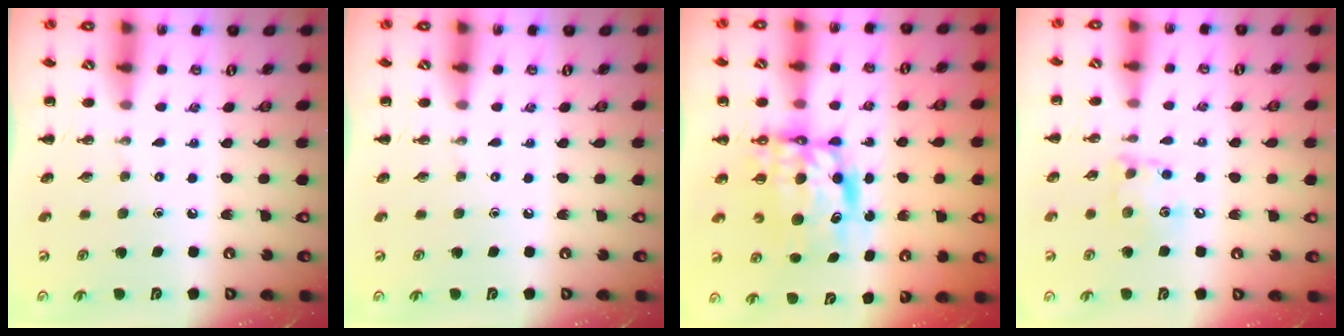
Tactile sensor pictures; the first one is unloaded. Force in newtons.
{"total": 0.0}
{"total": 9.1, "press": 8.7, "slide": 2.5}
{"total": 9.2, "press": 9.2, "slide": 0.5}